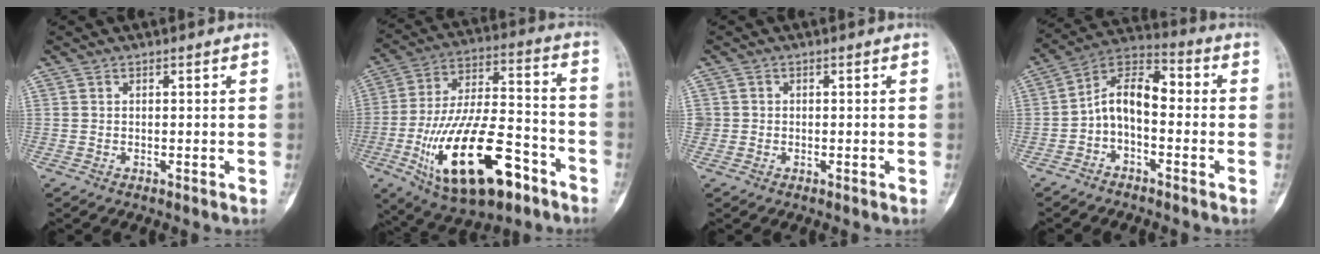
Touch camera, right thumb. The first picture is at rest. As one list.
[{"total": 24.2, "force": [-10.6, 10.6, 19.0], "torque": [-0.348, 0.053, -0.168]}, {"total": 1.3, "force": [-0.1, 1.3, 0.1], "torque": [0.008, 0.006, -0.003]}, {"total": 9.4, "force": [-1.6, 5.5, 7.4], "torque": [-0.109, 0.052, -0.045]}]